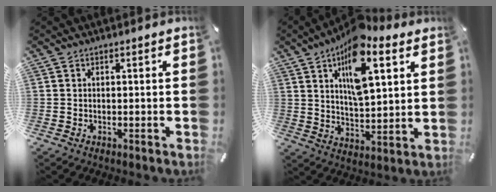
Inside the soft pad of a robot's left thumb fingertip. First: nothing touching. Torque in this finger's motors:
{"motor_torque": [3.34, 1.67, 1.87, -0.90, 0.69]}